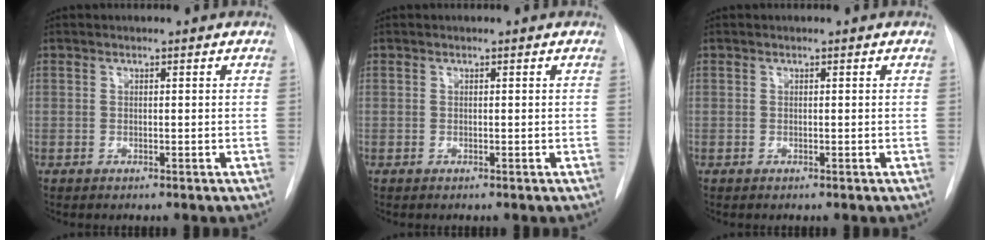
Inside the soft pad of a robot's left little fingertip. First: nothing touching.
{"total": 0.0}
{"total": 0.0}